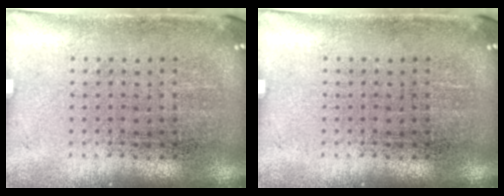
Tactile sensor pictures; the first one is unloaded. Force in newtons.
{"total": 0.0}